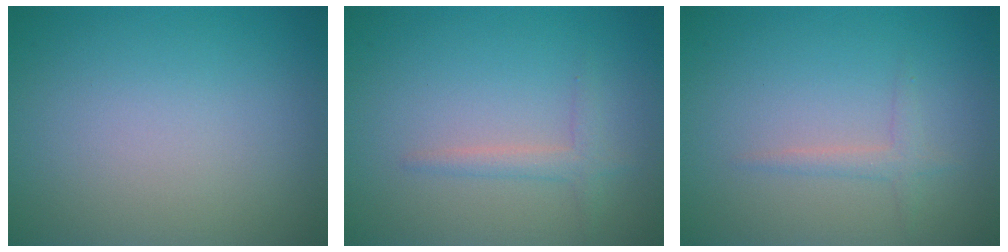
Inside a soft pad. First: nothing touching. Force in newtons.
{"total": 1.6, "press": 1.6, "slide": 0.1}
{"total": 1.3, "press": 1.3, "slide": 0.1}